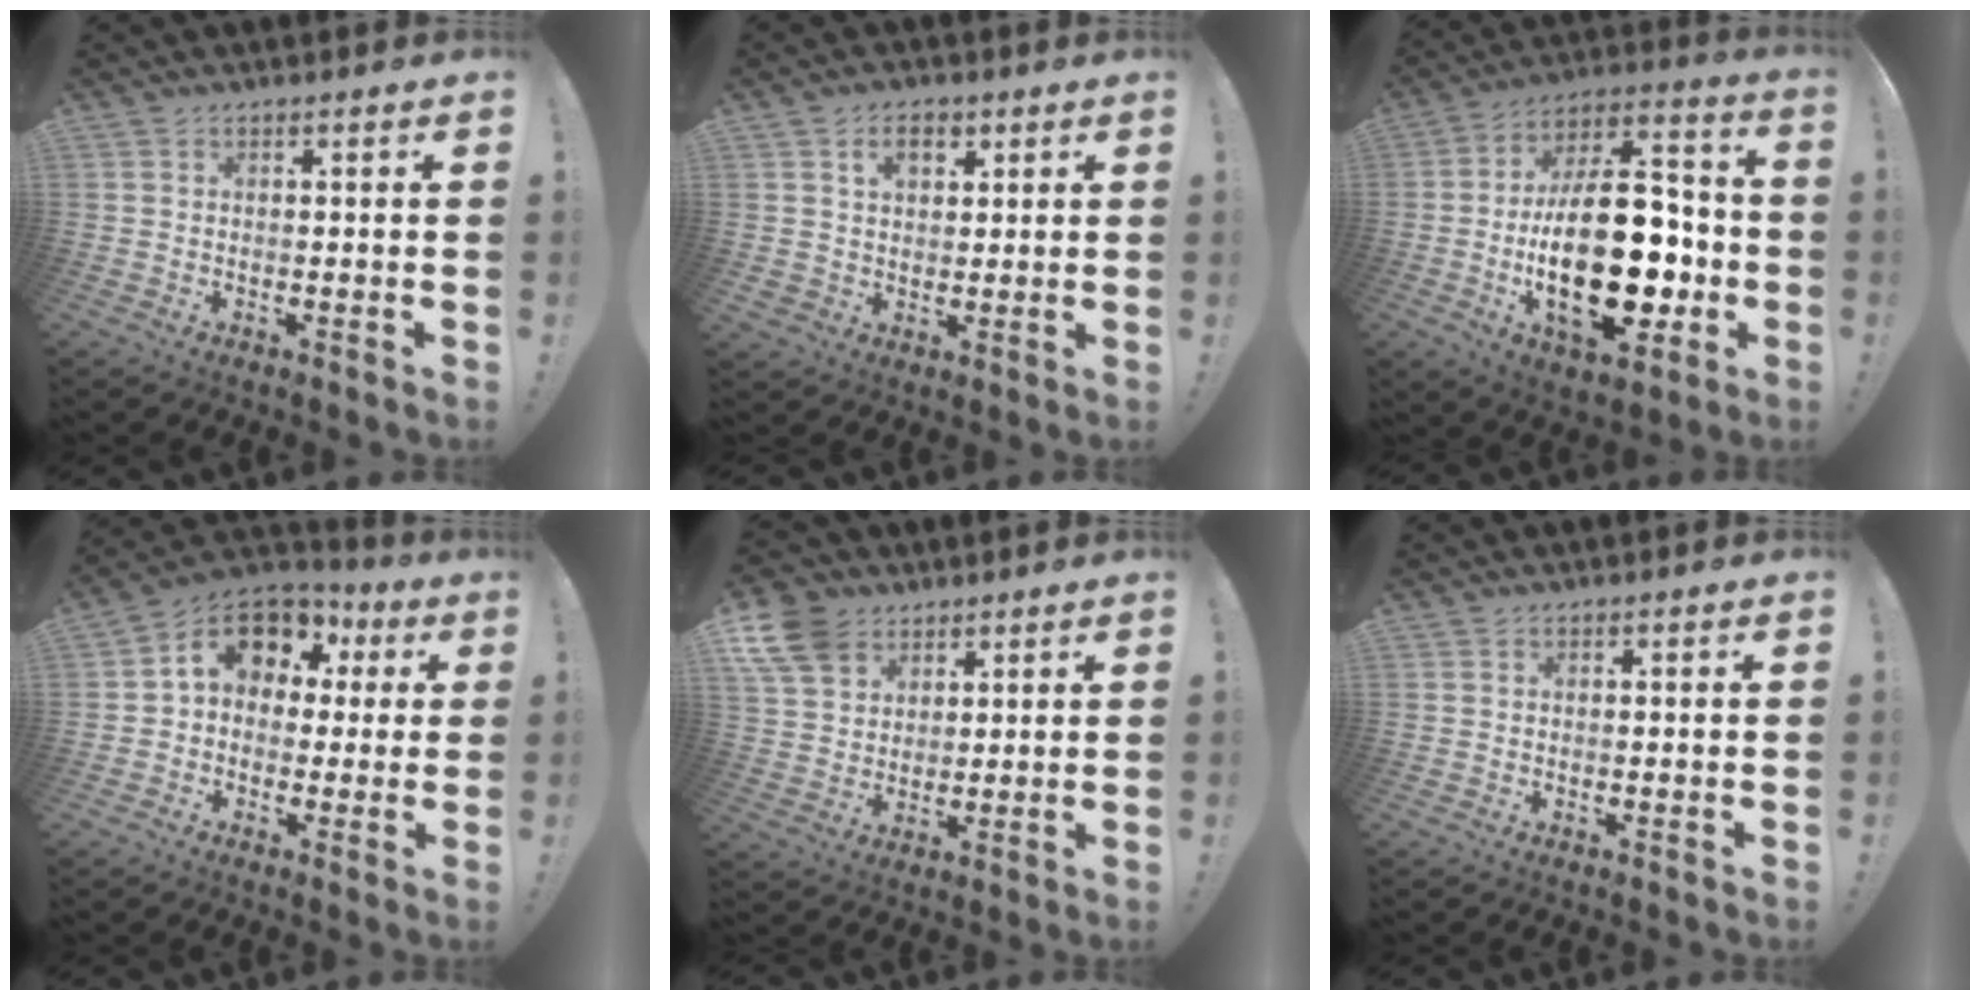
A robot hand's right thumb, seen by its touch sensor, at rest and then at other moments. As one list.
[{"total": 7.1, "force": [3.5, 5.3, 3.2], "torque": [-0.043, -0.009, 0.064]}, {"total": 29.7, "force": [-5.1, 14.9, 25.2], "torque": [-0.448, 0.027, -0.071]}, {"total": 11.6, "force": [3.8, 8.6, 6.7], "torque": [-0.101, -0.008, 0.074]}, {"total": 10.7, "force": [6.0, 7.8, 4.3], "torque": [-0.084, -0.031, 0.121]}, {"total": 0.0}]